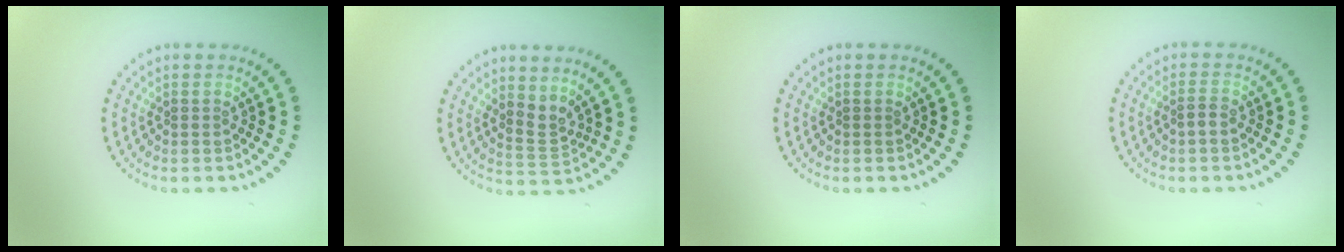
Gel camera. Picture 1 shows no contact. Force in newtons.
{"total": 2.2, "press": 1.5, "slide": 1.6}
{"total": 0.0}
{"total": 1.0, "press": 0.9, "slide": 0.5}